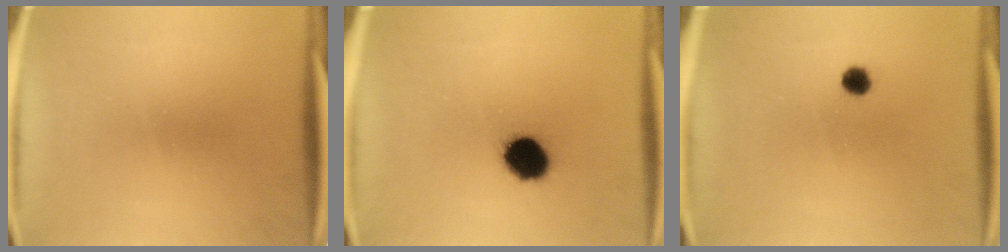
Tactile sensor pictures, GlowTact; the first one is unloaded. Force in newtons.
{"total": 10.0}
{"total": 2.3}